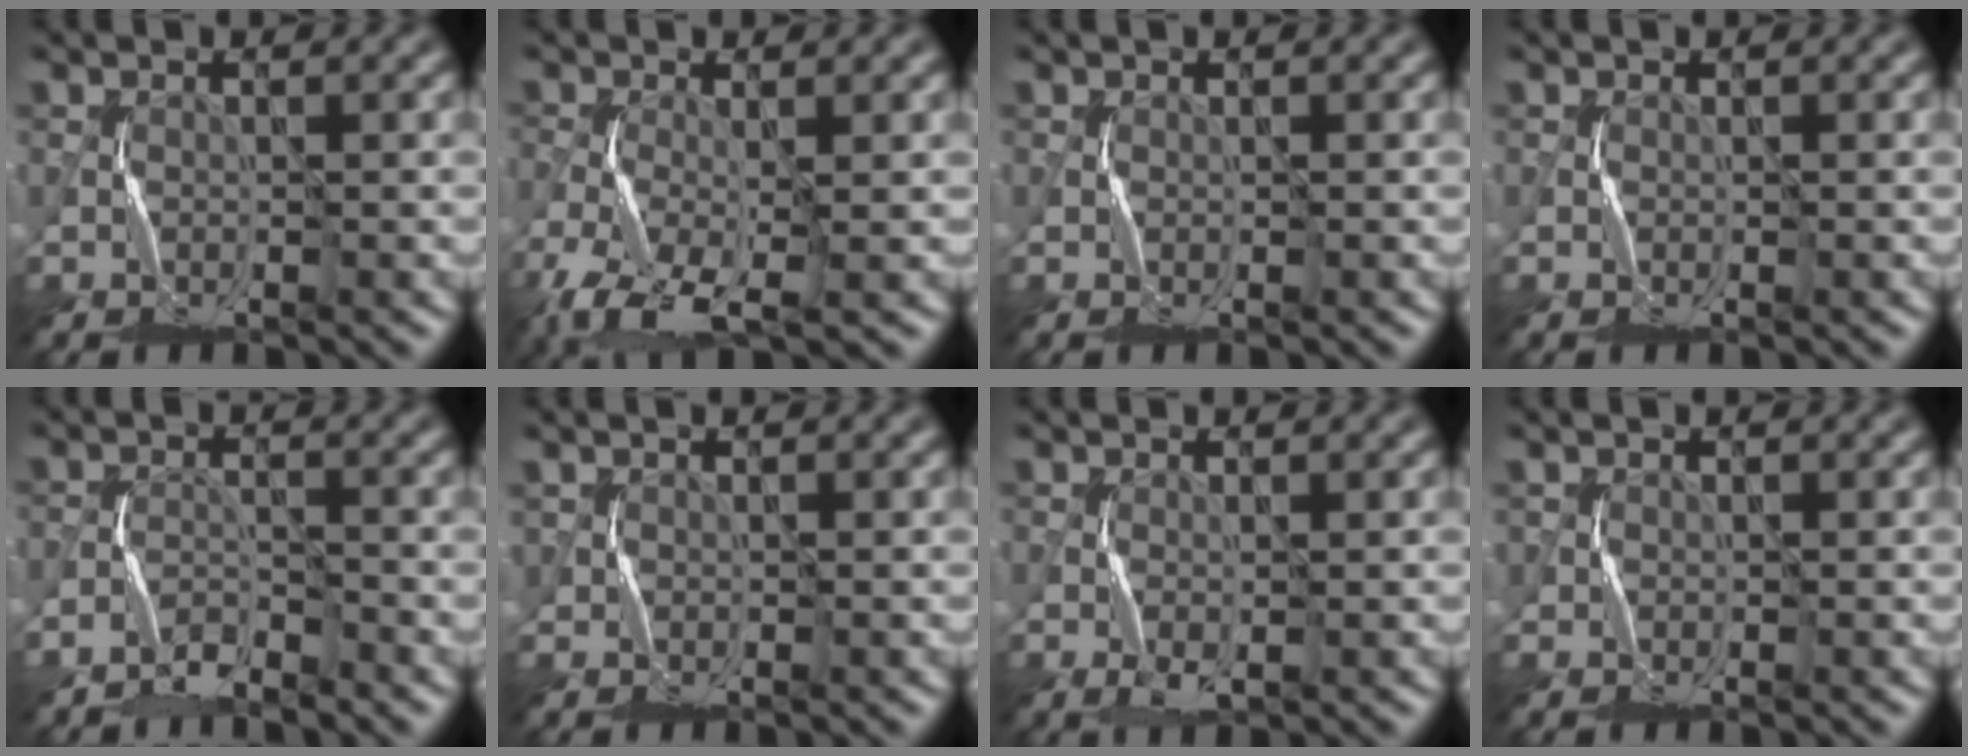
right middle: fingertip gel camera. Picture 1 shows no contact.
{"total": 6.5, "force": [-3.7, 2.4, 4.8], "torque": [-0.116, -0.019, -0.075]}
{"total": 0.0}
{"total": 0.0}
{"total": 2.6, "force": [-2.5, 0.6, 0.5], "torque": [-0.010, 0.002, -0.053]}
{"total": 1.1, "force": [0.6, 0.7, 0.6], "torque": [-0.015, 0.002, 0.011]}
{"total": 1.5, "force": [-0.5, 0.6, 1.2], "torque": [-0.031, -0.004, -0.005]}
{"total": 0.9, "force": [0.3, 0.7, 0.6], "torque": [-0.012, 0.001, 0.005]}